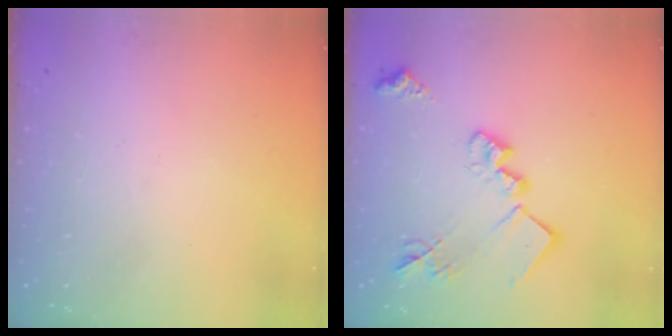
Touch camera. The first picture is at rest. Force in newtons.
{"total": 18.6, "press": 18.6, "slide": 1.1}